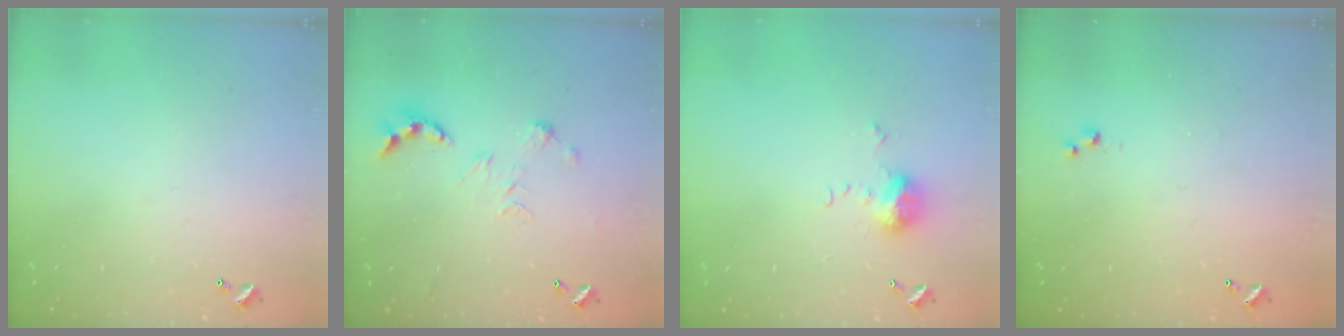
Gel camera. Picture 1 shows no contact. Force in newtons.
{"total": 0.0}
{"total": 6.2, "press": 6.2, "slide": 0.7}
{"total": 3.0, "press": 3.0, "slide": 0.4}